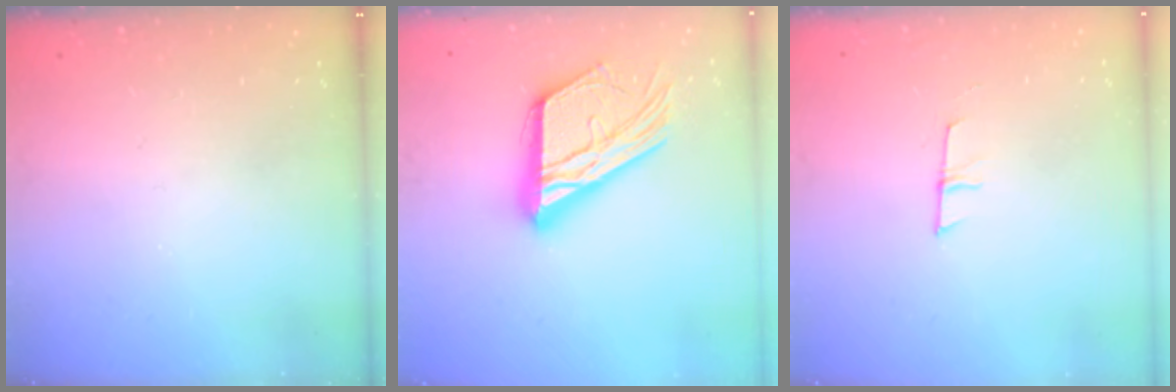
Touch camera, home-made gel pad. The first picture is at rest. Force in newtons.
{"total": 21.6, "press": 21.5, "slide": 1.9}
{"total": 5.5, "press": 5.5, "slide": 0.3}